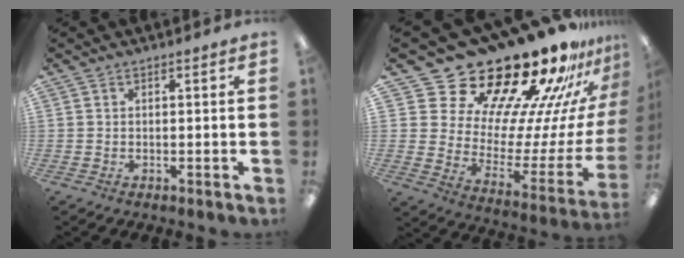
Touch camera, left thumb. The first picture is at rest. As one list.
[{"total": 26.2, "force": [21.4, 10.7, 10.6], "torque": [-0.146, -0.185, 0.388]}]